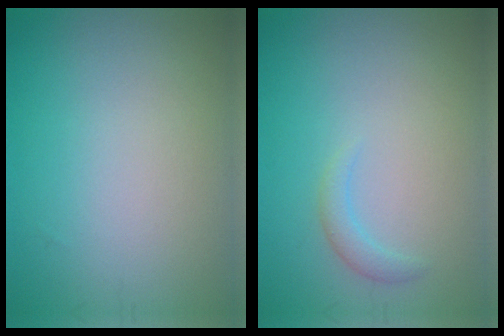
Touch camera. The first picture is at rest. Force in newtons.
{"total": 1.3, "press": 1.3, "slide": 0.1}